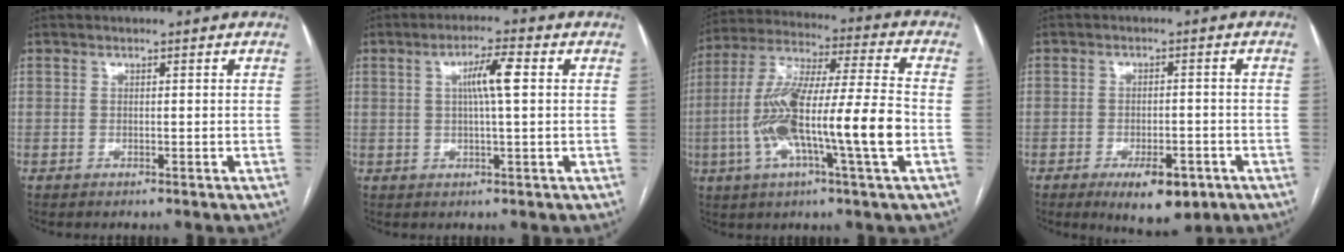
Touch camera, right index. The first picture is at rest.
{"total": 5.4, "force": [1.1, 0.2, 5.3], "torque": [-0.097, 0.006, 0.018]}
{"total": 18.3, "force": [-4.0, 1.1, 17.8], "torque": [-0.340, 0.004, -0.074]}
{"total": 7.8, "force": [-4.3, 3.0, 5.7], "torque": [-0.081, -0.006, -0.054]}